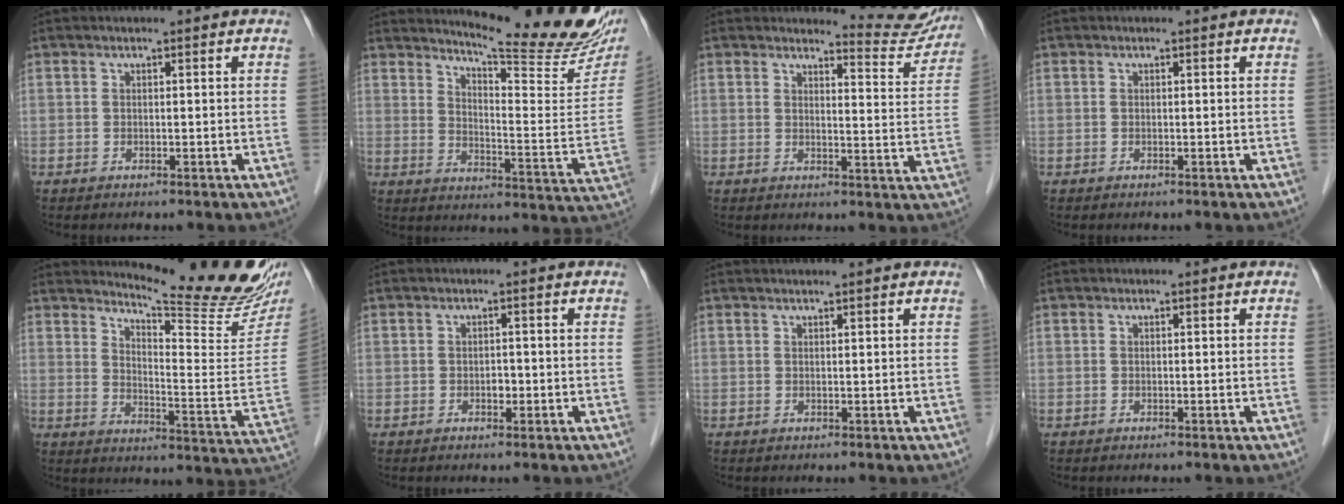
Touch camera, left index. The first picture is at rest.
{"total": 20.2, "force": [18.0, 1.4, 9.2], "torque": [-0.133, -0.092, 0.226]}
{"total": 7.4, "force": [7.3, 0.5, -0.5], "torque": [0.008, -0.044, 0.077]}
{"total": 0.0}
{"total": 18.3, "force": [17.0, 0.5, 6.8], "torque": [-0.106, -0.109, 0.213]}
{"total": 1.1, "force": [-0.4, 0.7, 0.7], "torque": [-0.012, 0.002, -0.005]}
{"total": 2.2, "force": [1.9, -0.3, 1.0], "torque": [-0.009, 0.019, 0.033]}
{"total": 0.0}